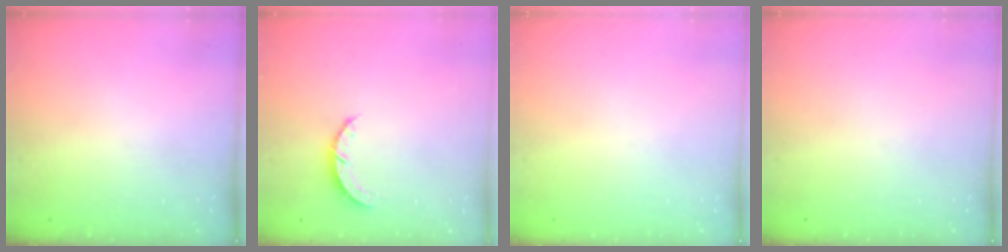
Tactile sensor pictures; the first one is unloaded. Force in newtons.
{"total": 2.7, "press": 2.7, "slide": 0.4}
{"total": 0.0}
{"total": 0.0}